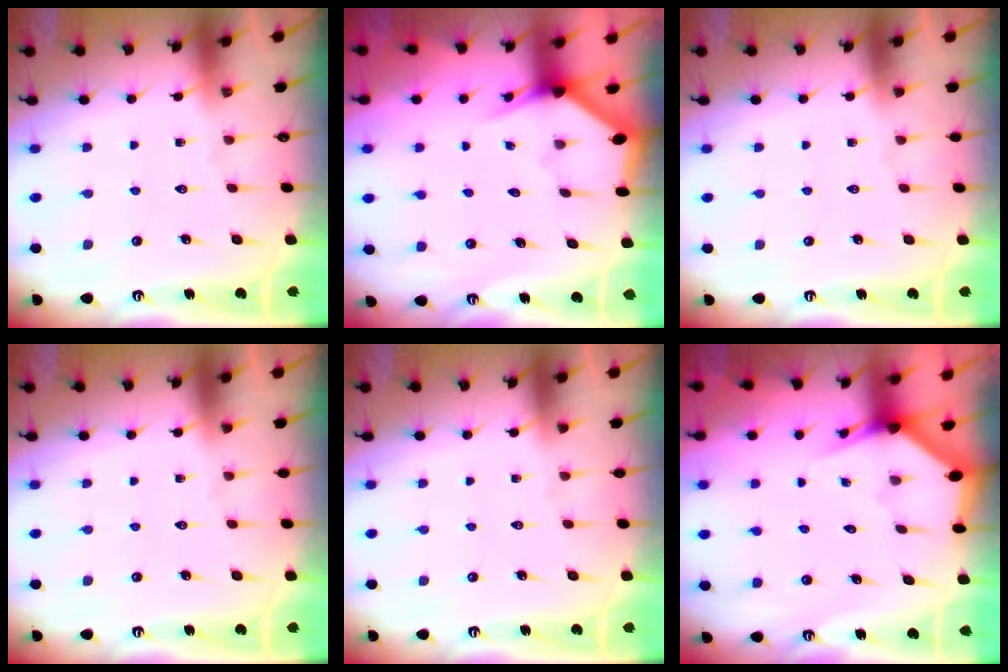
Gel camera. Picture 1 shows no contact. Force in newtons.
{"total": 3.0, "press": 3.0, "slide": 0.1}
{"total": 0.0}
{"total": 0.0}
{"total": 0.0}
{"total": 2.9, "press": 2.9, "slide": 0.2}